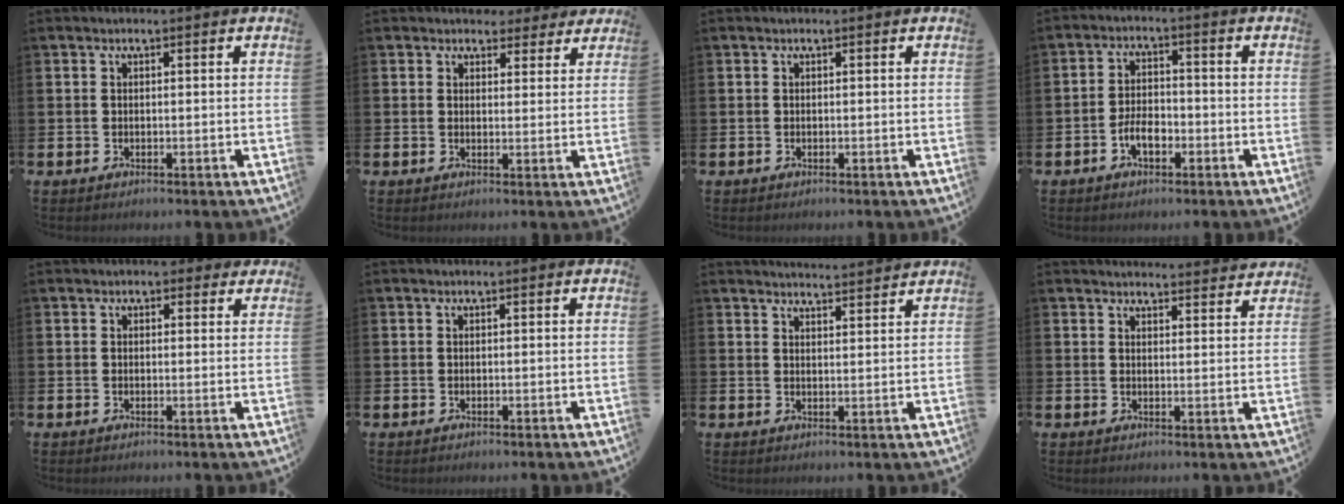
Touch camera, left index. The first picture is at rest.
{"total": 3.6, "force": [3.1, 1.7, 0.2], "torque": [0.006, -0.014, 0.053]}
{"total": 0.0}
{"total": 3.6, "force": [-1.6, 1.8, 2.7], "torque": [-0.046, 0.007, -0.030]}
{"total": 1.7, "force": [1.2, 1.1, 0.3], "torque": [0.001, 0.005, 0.019]}
{"total": 0.0}
{"total": 3.6, "force": [3.6, -0.2, -0.1], "torque": [-0.008, -0.022, 0.065]}
{"total": 3.3, "force": [3.2, 0.2, -0.1], "torque": [0.004, -0.025, 0.057]}